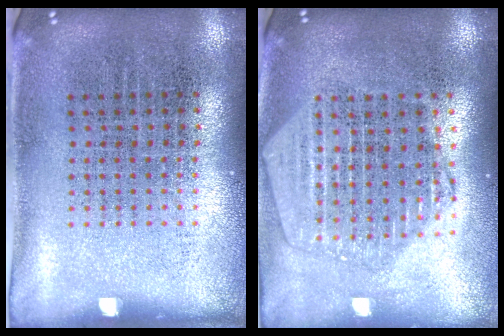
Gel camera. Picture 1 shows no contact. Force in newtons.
{"total": 2.2, "press": 1.9, "slide": 0.9}